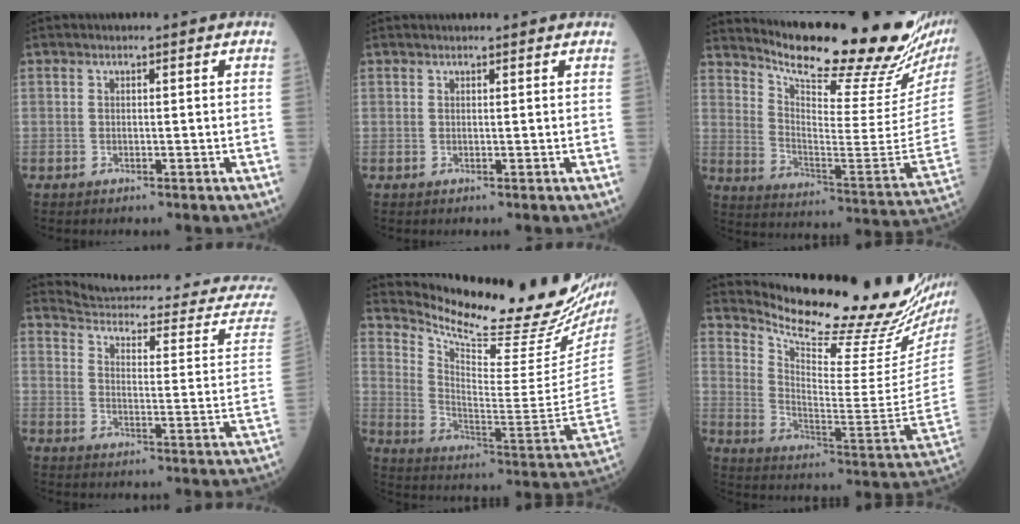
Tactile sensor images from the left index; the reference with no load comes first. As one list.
[{"total": 3.1, "force": [2.9, 0.2, 0.9], "torque": [-0.012, 0.023, 0.034]}, {"total": 25.9, "force": [22.5, 0.2, 12.8], "torque": [-0.212, -0.101, 0.313]}, {"total": 23.3, "force": [23.0, 1.4, 3.7], "torque": [-0.050, -0.133, 0.269]}, {"total": 26.2, "force": [23.5, 1.4, 11.6], "torque": [-0.196, -0.109, 0.327]}, {"total": 25.2, "force": [22.8, -0.1, 10.7], "torque": [-0.177, -0.114, 0.317]}]